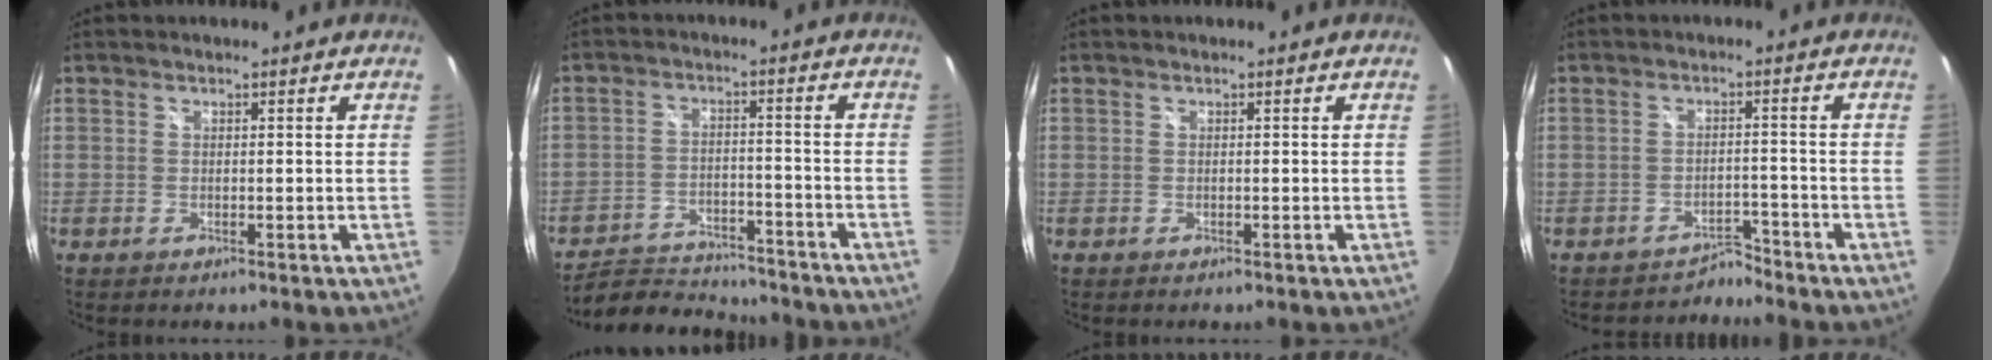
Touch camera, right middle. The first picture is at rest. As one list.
[{"total": 11.7, "force": [-10.9, 3.0, 2.9], "torque": [-0.078, 0.008, -0.168]}, {"total": 0.0}, {"total": 3.5, "force": [-3.3, 0.5, -0.8], "torque": [0.014, 0.007, -0.056]}]